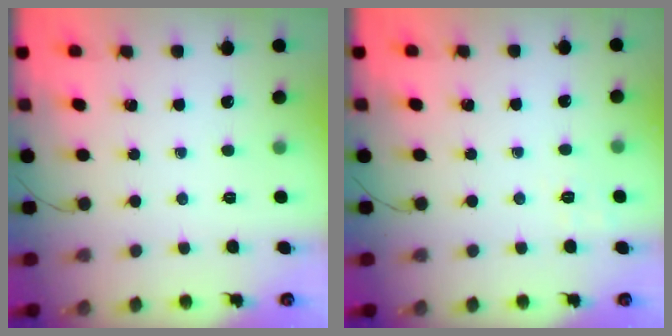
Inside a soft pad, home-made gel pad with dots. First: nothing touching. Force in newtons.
{"total": 2.0, "press": 1.1, "slide": 1.7}